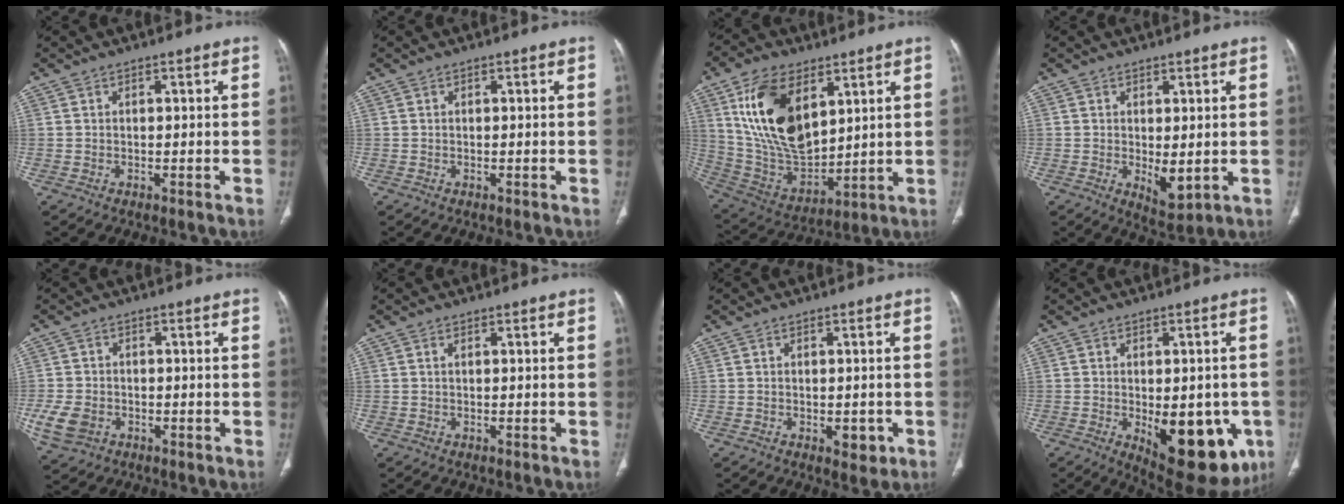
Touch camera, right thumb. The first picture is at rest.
{"total": 0.0}
{"total": 20.5, "force": [7.8, 11.3, 15.2], "torque": [-0.260, -0.033, 0.158]}
{"total": 4.9, "force": [-0.4, 2.3, 4.3], "torque": [-0.058, -0.016, 0.007]}
{"total": 6.8, "force": [-2.0, 5.3, 3.7], "torque": [-0.078, 0.005, -0.030]}
{"total": 0.6, "force": [0.2, 0.3, 0.5], "torque": [-0.011, 0.004, 0.005]}
{"total": 3.3, "force": [-1.0, 2.0, 2.5], "torque": [-0.018, -0.001, -0.005]}
{"total": 17.8, "force": [-5.4, 8.7, 14.5], "torque": [-0.140, -0.004, -0.046]}